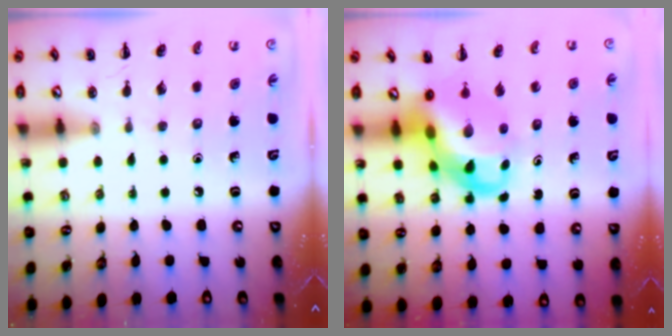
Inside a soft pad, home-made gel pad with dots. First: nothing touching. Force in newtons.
{"total": 8.4, "press": 8.1, "slide": 2.3}